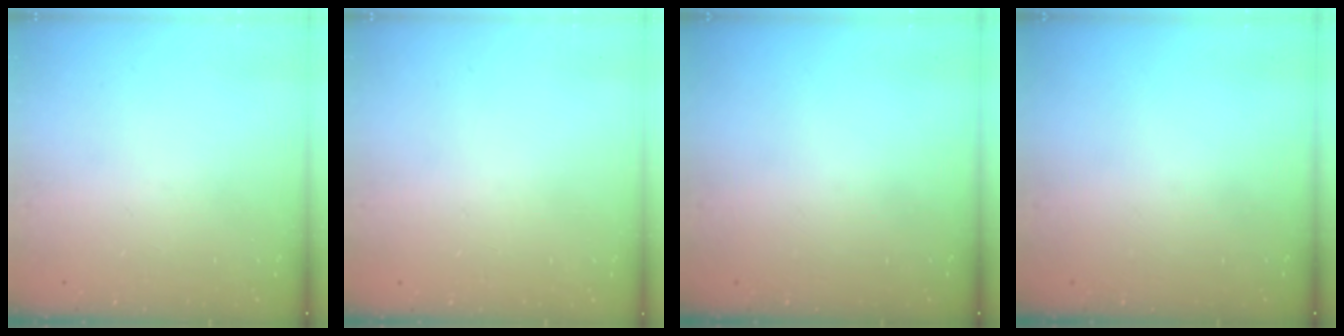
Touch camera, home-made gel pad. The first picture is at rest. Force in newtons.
{"total": 2.6, "press": 2.6, "slide": 0.2}
{"total": 0.0}
{"total": 0.0}